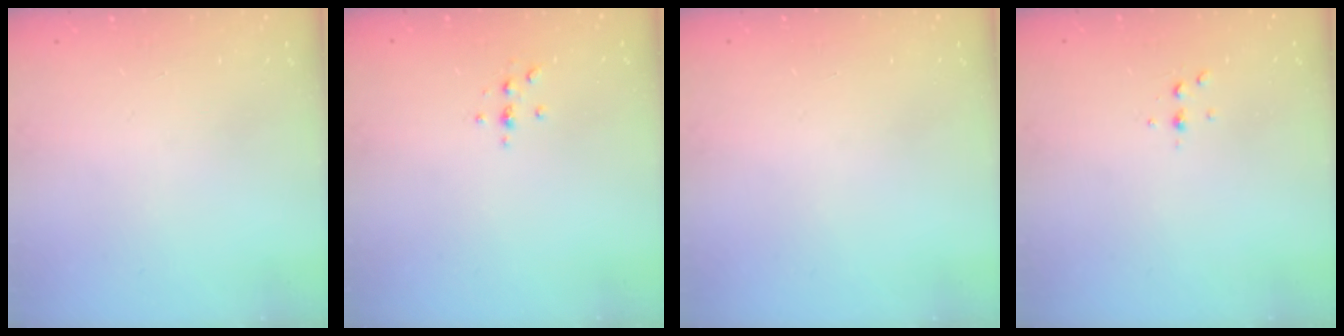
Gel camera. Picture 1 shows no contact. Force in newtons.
{"total": 2.4, "press": 2.4, "slide": 0.3}
{"total": 0.0}
{"total": 3.1, "press": 3.1, "slide": 0.5}